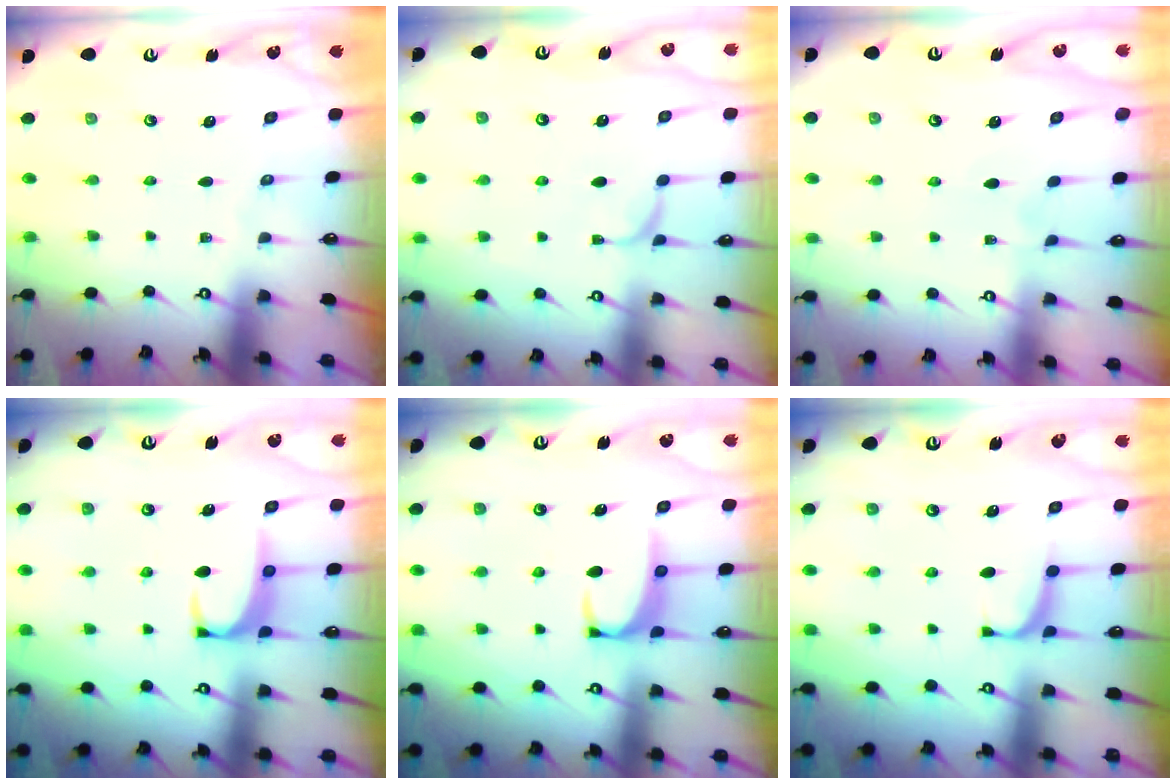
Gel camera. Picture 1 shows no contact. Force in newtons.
{"total": 2.6, "press": 2.6, "slide": 0.5}
{"total": 3.7, "press": 3.7, "slide": 0.0}
{"total": 2.3, "press": 2.2, "slide": 0.6}
{"total": 2.3, "press": 2.2, "slide": 0.6}
{"total": 0.8, "press": 0.6, "slide": 0.5}